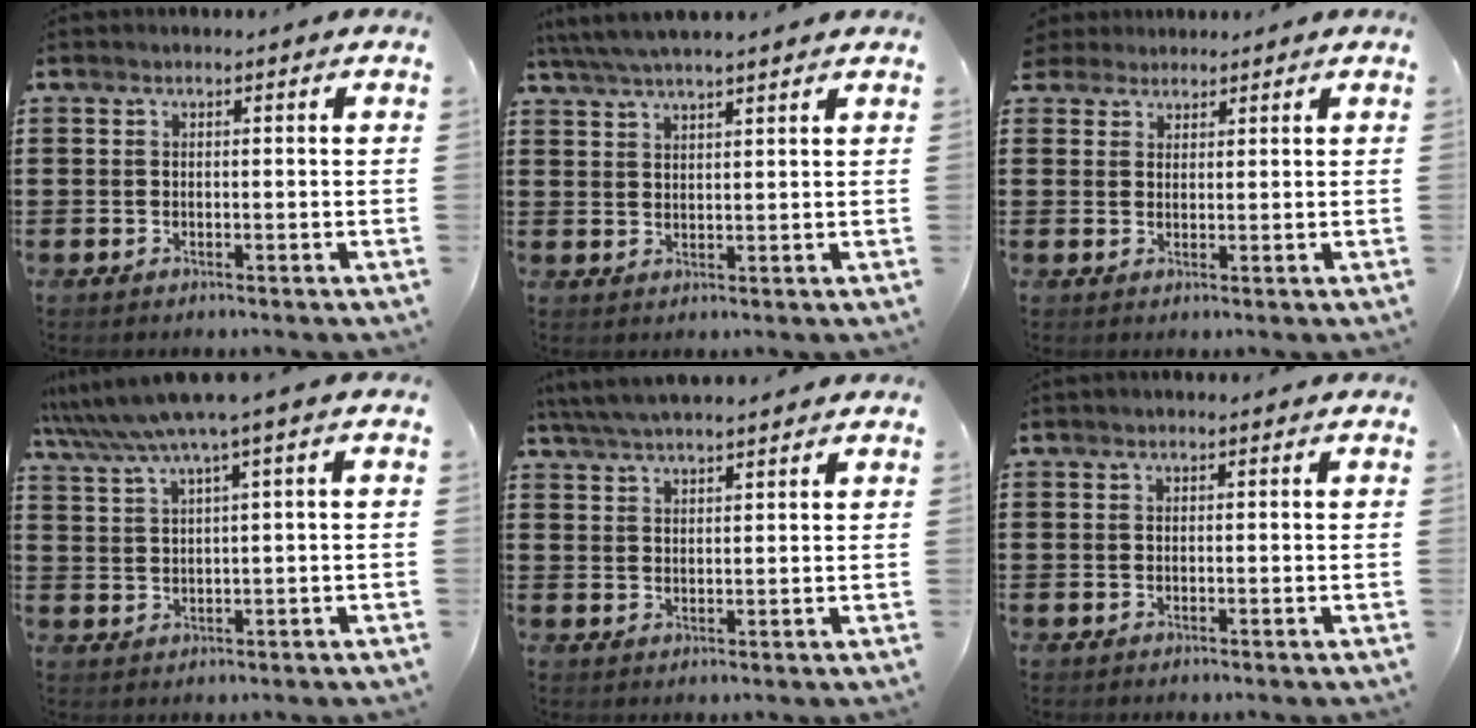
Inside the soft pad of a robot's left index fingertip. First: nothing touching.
{"total": 3.9, "force": [3.5, 0.1, 1.8], "torque": [-0.046, -0.007, 0.062]}
{"total": 2.1, "force": [1.7, 1.1, -0.2], "torque": [-0.004, 0.008, 0.034]}
{"total": 5.1, "force": [3.3, -0.4, 3.9], "torque": [-0.093, -0.017, 0.053]}
{"total": 4.4, "force": [4.1, 0.1, 1.5], "torque": [-0.043, -0.010, 0.075]}
{"total": 0.6, "force": [0.4, 0.1, 0.4], "torque": [-0.007, 0.002, 0.008]}